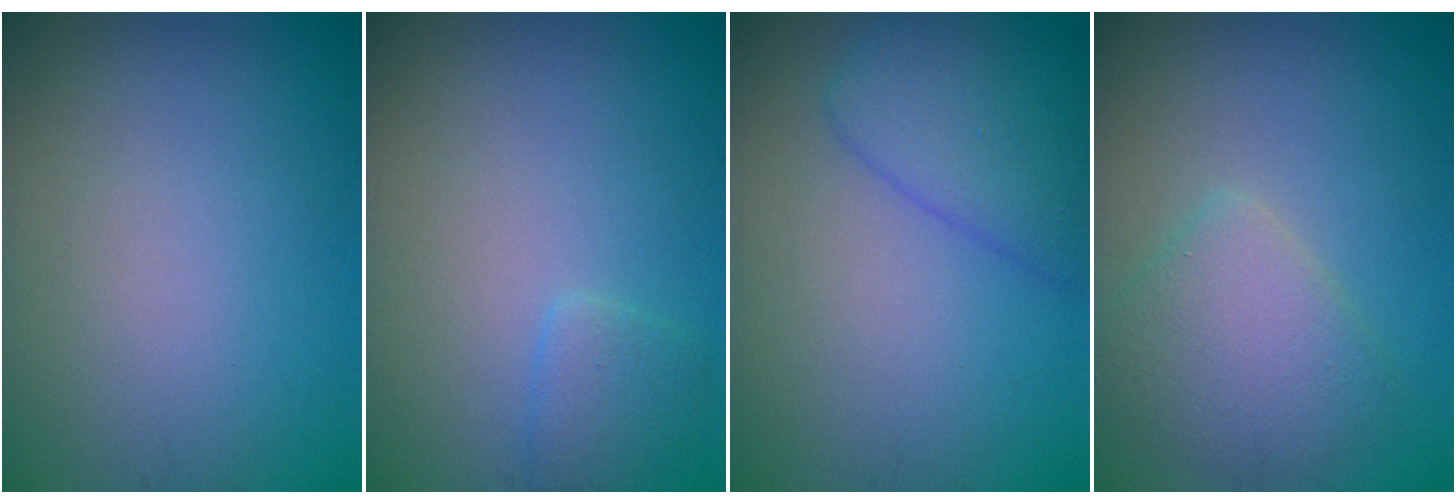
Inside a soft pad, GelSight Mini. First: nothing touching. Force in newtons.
{"total": 1.5, "press": 1.5, "slide": 0.2}
{"total": 4.0, "press": 4.0, "slide": 0.2}
{"total": 3.8, "press": 3.8, "slide": 0.2}